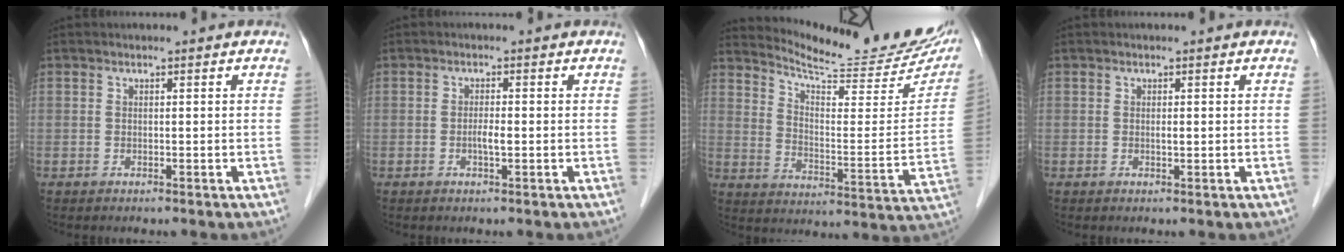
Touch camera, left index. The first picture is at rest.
{"total": 1.7, "force": [-0.7, 0.2, 1.6], "torque": [-0.030, -0.003, -0.014]}
{"total": 19.9, "force": [18.7, 2.0, 6.6], "torque": [-0.099, -0.074, 0.243]}
{"total": 0.6, "force": [-0.2, 0.1, 0.5], "torque": [-0.009, -0.005, -0.006]}